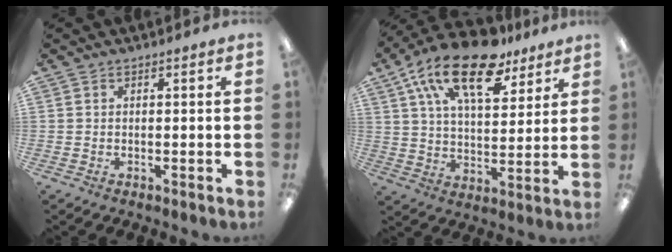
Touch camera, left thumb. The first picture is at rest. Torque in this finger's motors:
{"motor_torque": [0.60, 0.63, 1.75, -0.99, 0.43]}